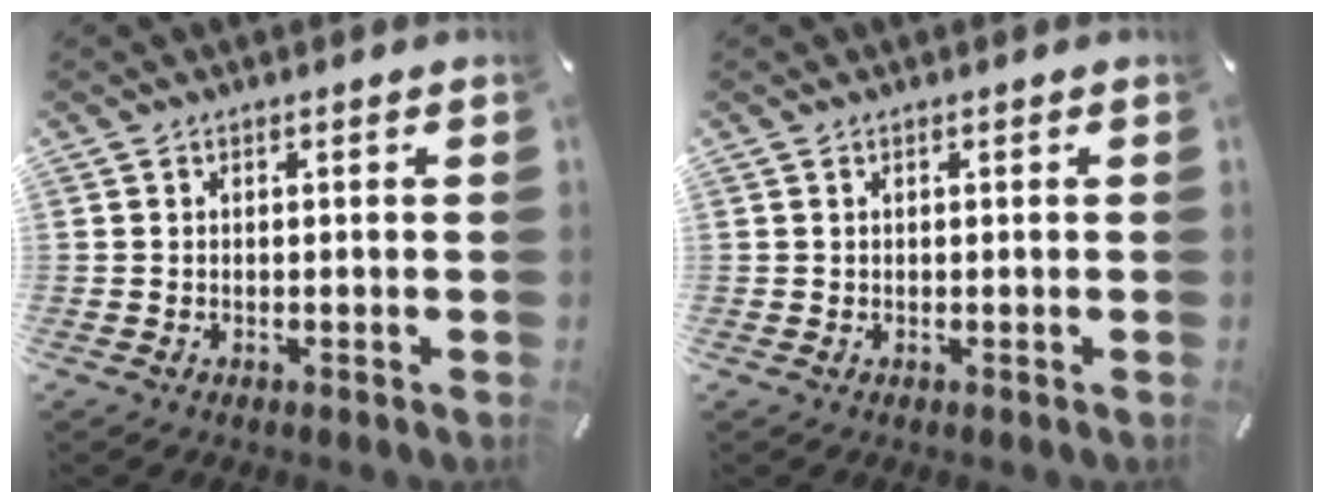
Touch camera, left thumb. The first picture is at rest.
{"total": 0.0}